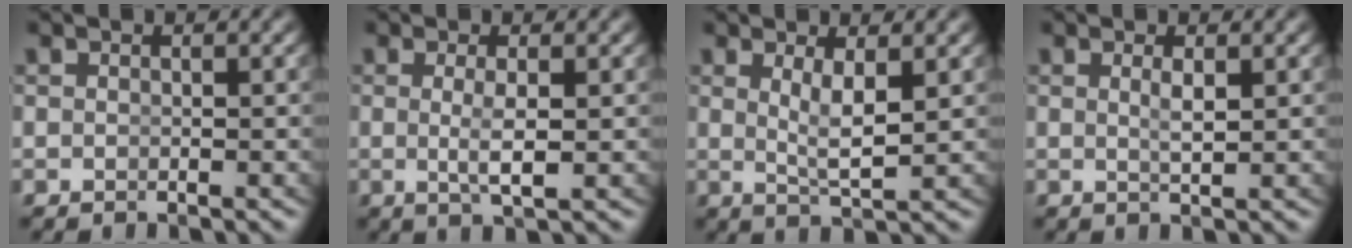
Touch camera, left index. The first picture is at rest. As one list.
[{"total": 2.5, "force": [-0.1, -0.3, 2.4], "torque": [-0.048, -0.016, 0.009]}, {"total": 2.8, "force": [0.7, -0.3, 2.7], "torque": [-0.052, -0.022, 0.027]}, {"total": 1.5, "force": [0.4, -0.5, 1.3], "torque": [-0.025, -0.014, 0.017]}]